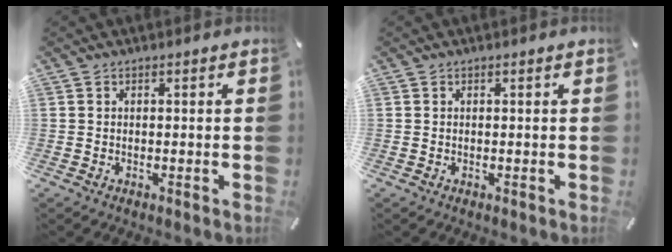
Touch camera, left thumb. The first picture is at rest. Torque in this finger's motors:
{"motor_torque": [-0.29, -0.19, -0.10, 0.14, 0.00]}